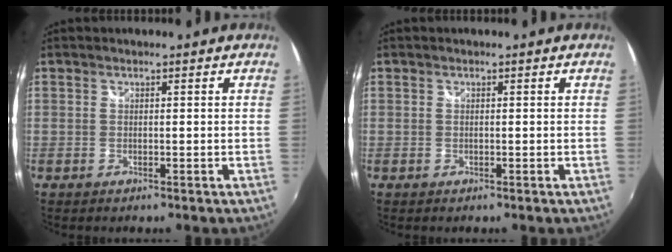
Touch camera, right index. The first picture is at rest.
{"total": 0.0}